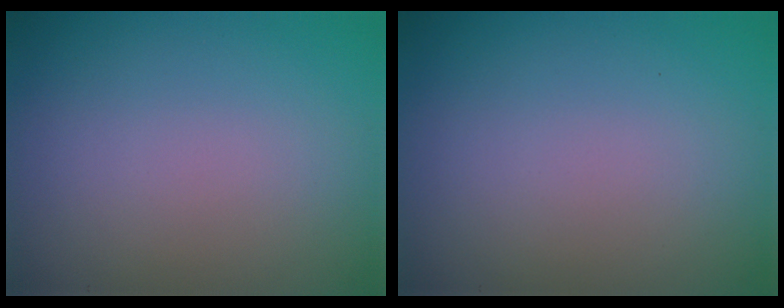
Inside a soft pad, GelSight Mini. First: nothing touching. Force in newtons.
{"total": 0.0}